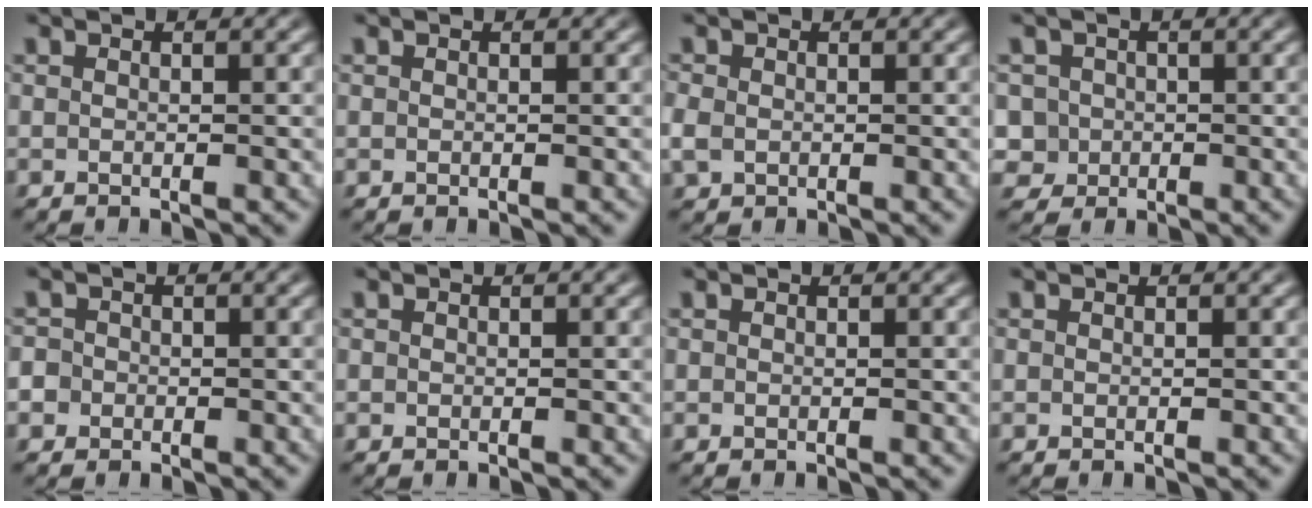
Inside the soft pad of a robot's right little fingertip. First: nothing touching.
{"total": 0.0}
{"total": 1.5, "force": [-0.5, 1.2, 0.6], "torque": [-0.028, -0.011, -0.001]}
{"total": 5.9, "force": [-1.2, 5.5, 1.7], "torque": [-0.053, -0.031, -0.015]}
{"total": 3.0, "force": [-1.0, 2.7, 0.6], "torque": [-0.026, -0.014, -0.018]}
{"total": 0.0}
{"total": 0.0}
{"total": 0.0}